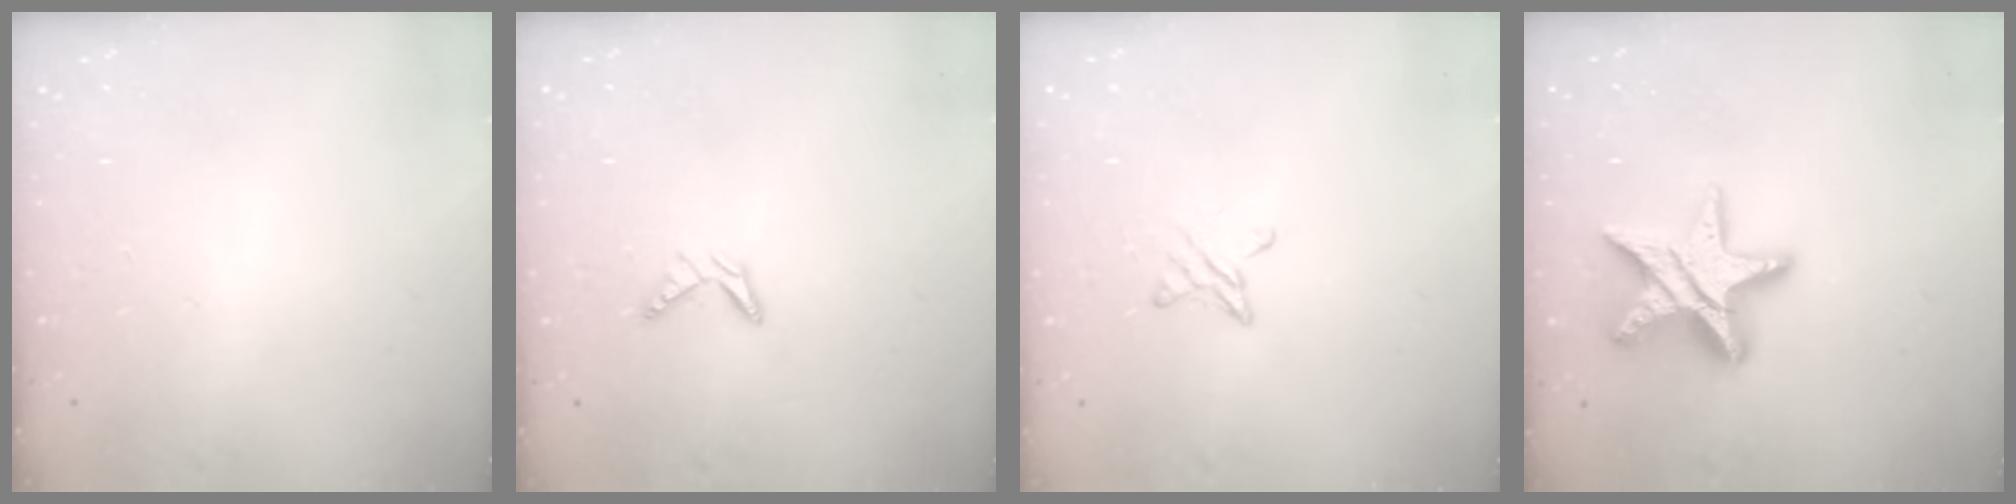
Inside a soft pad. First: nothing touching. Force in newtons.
{"total": 3.9, "press": 3.9, "slide": 0.3}
{"total": 5.4, "press": 5.3, "slide": 0.6}
{"total": 16.4, "press": 16.4, "slide": 1.3}